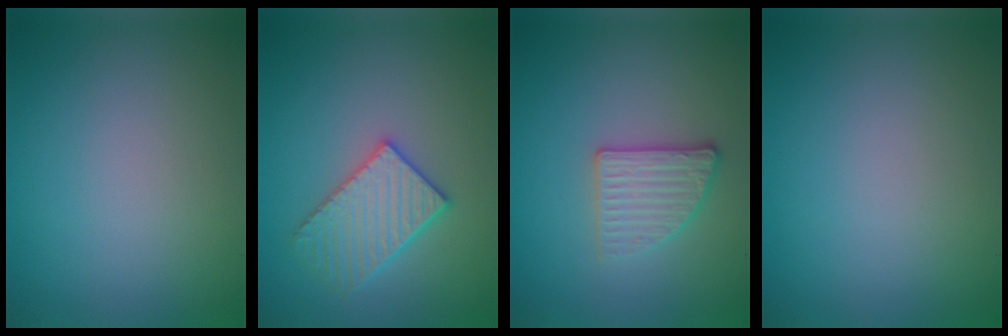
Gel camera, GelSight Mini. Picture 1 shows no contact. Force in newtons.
{"total": 3.4, "press": 3.3, "slide": 0.8}
{"total": 2.7, "press": 2.6, "slide": 0.8}
{"total": 0.0}